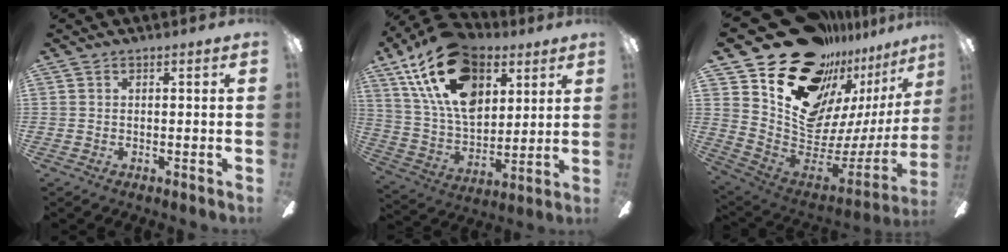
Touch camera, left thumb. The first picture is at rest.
{"total": 22.6, "force": [11.5, 13.1, 14.3], "torque": [-0.276, -0.042, 0.204]}
{"total": 24.2, "force": [15.5, 14.6, 11.6], "torque": [-0.164, -0.126, 0.313]}